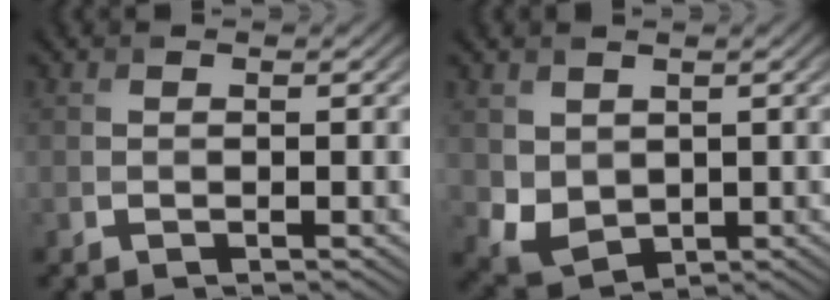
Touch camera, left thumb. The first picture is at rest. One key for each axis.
{"total": 4.3, "fx": 1.2, "fy": 3.5, "fz": 2.3, "tx": -0.068, "ty": -0.015, "tz": 0.030}